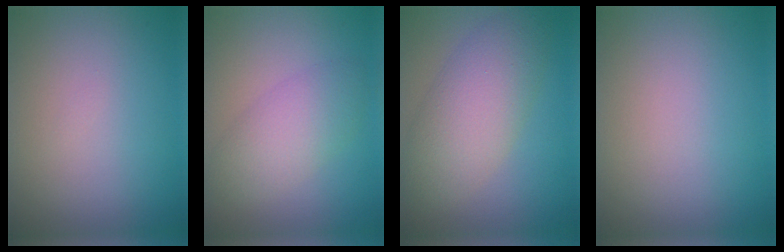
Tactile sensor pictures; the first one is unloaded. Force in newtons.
{"total": 4.1, "press": 4.1, "slide": 0.3}
{"total": 6.2, "press": 6.2, "slide": 0.1}
{"total": 0.0}